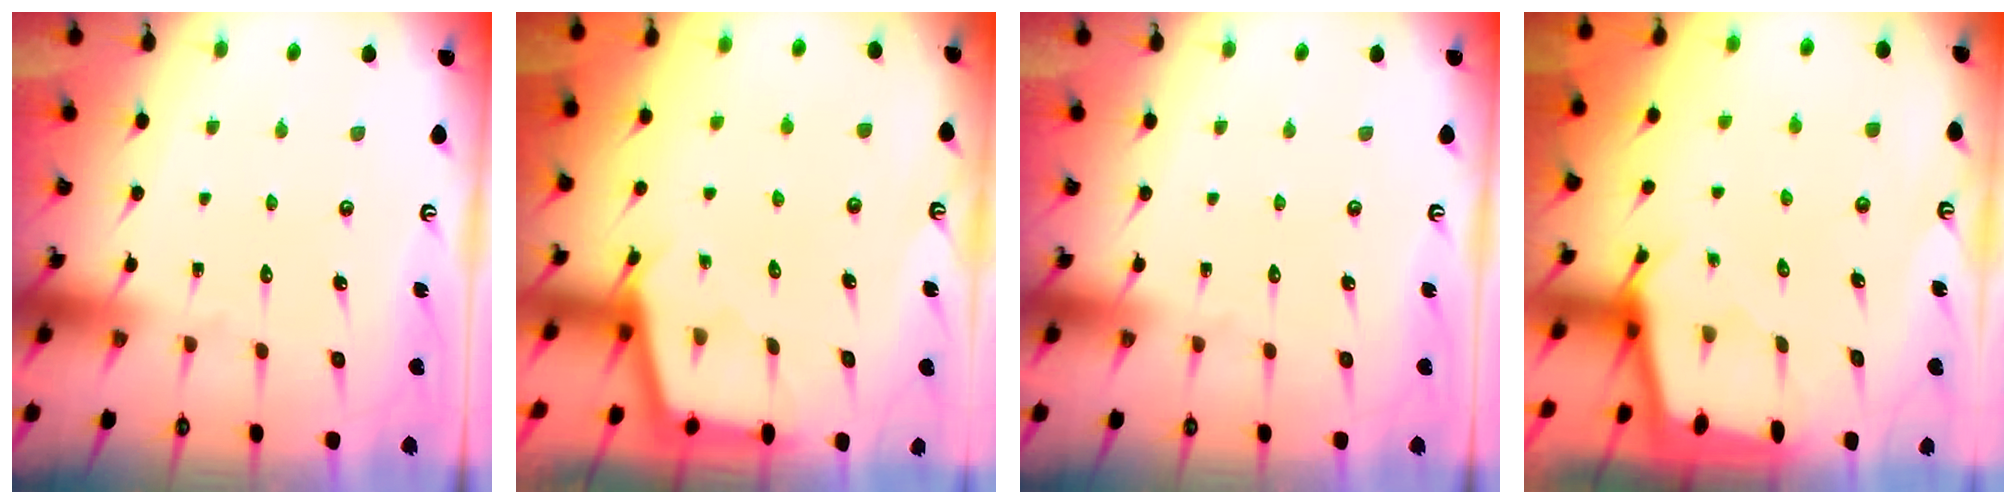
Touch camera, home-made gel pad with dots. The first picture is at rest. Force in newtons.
{"total": 2.5, "press": 2.5, "slide": 0.1}
{"total": 0.0}
{"total": 2.3, "press": 2.3, "slide": 0.3}